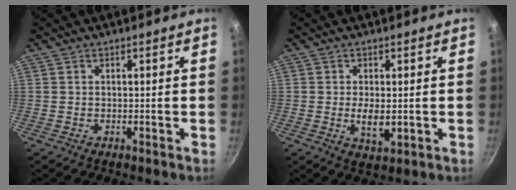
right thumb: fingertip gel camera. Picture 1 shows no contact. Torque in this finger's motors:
{"motor_torque": [1.49, 3.51, 0.31, 0.43, 0.13]}